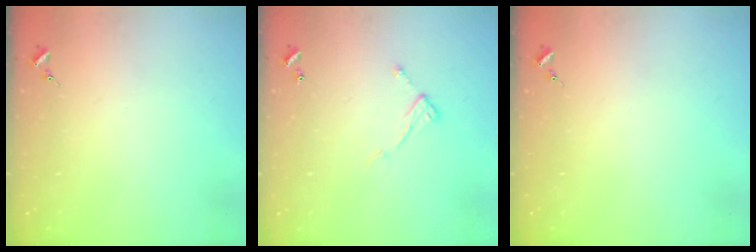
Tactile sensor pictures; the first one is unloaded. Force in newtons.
{"total": 7.3, "press": 7.3, "slide": 0.4}
{"total": 0.0}